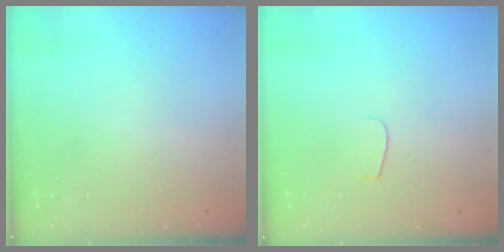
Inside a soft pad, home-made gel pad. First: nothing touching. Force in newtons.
{"total": 4.0, "press": 4.0, "slide": 0.4}